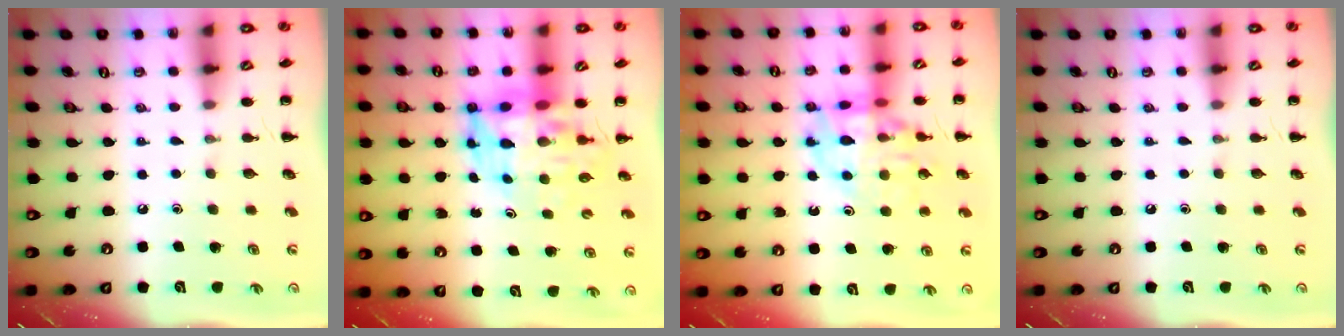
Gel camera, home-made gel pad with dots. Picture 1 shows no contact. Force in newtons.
{"total": 11.2, "press": 10.8, "slide": 3.3}
{"total": 15.6, "press": 15.4, "slide": 2.2}
{"total": 0.0}